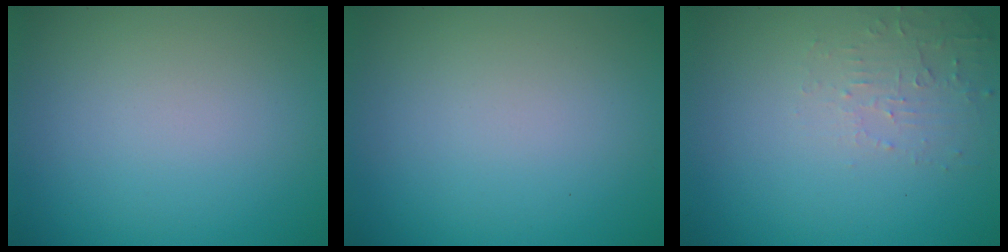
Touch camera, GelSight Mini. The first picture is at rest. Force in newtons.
{"total": 0.0}
{"total": 1.9, "press": 1.9, "slide": 0.3}